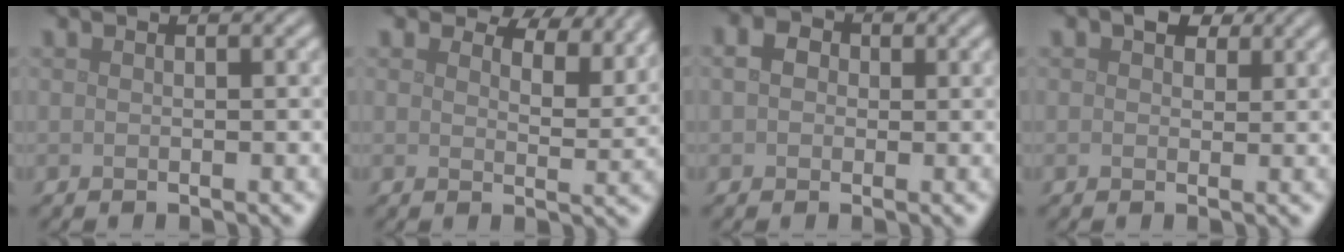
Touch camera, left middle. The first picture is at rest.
{"total": 6.6, "force": [5.5, 2.4, 2.9], "torque": [-0.047, 0.006, 0.065]}
{"total": 2.6, "force": [0.3, 2.2, 1.3], "torque": [-0.026, 0.005, -0.009]}
{"total": 2.5, "force": [1.0, 1.8, 1.4], "torque": [-0.023, 0.001, 0.011]}